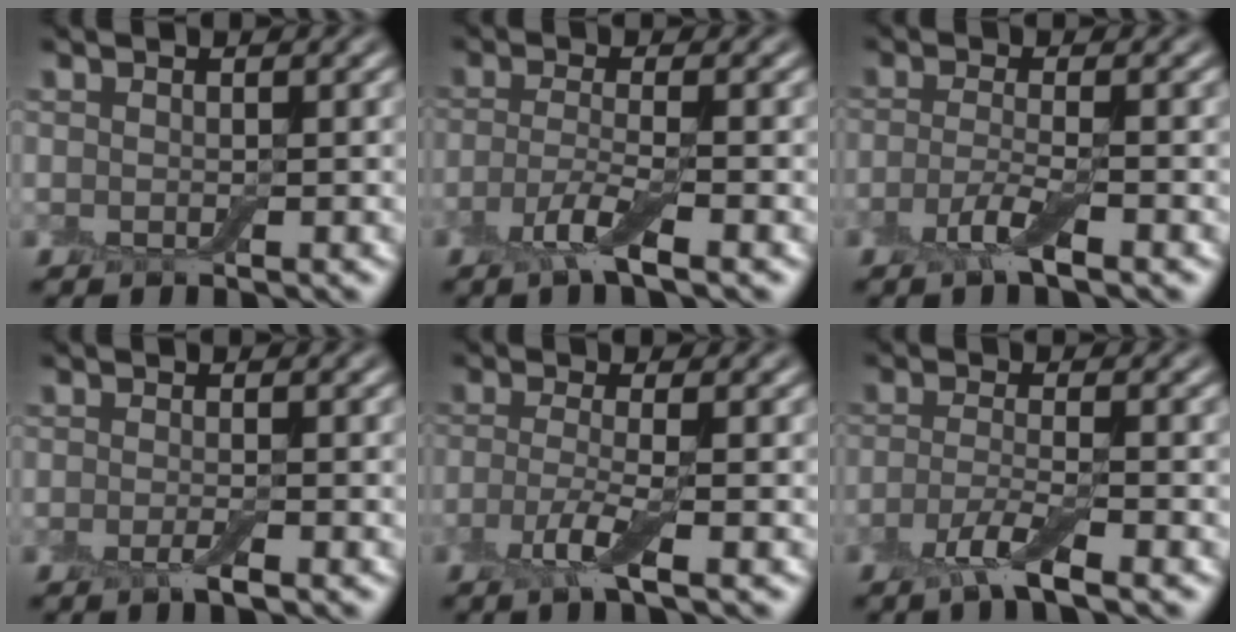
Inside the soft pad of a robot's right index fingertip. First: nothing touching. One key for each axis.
{"total": 3.3, "fx": -1.7, "fy": 0.6, "fz": 2.8, "tx": -0.059, "ty": -0.006, "tz": -0.040}
{"total": 2.9, "fx": -1.5, "fy": 0.5, "fz": 2.4, "tx": -0.051, "ty": -0.003, "tz": -0.037}
{"total": 1.5, "fx": -0.7, "fy": 0.2, "fz": 1.3, "tx": -0.023, "ty": -0.004, "tz": -0.016}
{"total": 3.1, "fx": -1.2, "fy": 0.6, "fz": 2.8, "tx": -0.062, "ty": -0.007, "tz": -0.031}
{"total": 3.4, "fx": -1.9, "fy": 0.6, "fz": 2.7, "tx": -0.056, "ty": -0.006, "tz": -0.045}